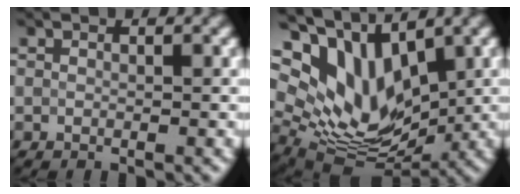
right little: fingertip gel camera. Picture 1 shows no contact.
{"total": 12.4, "force": [4.7, 7.7, 8.5], "torque": [-0.157, 0.002, 0.093]}